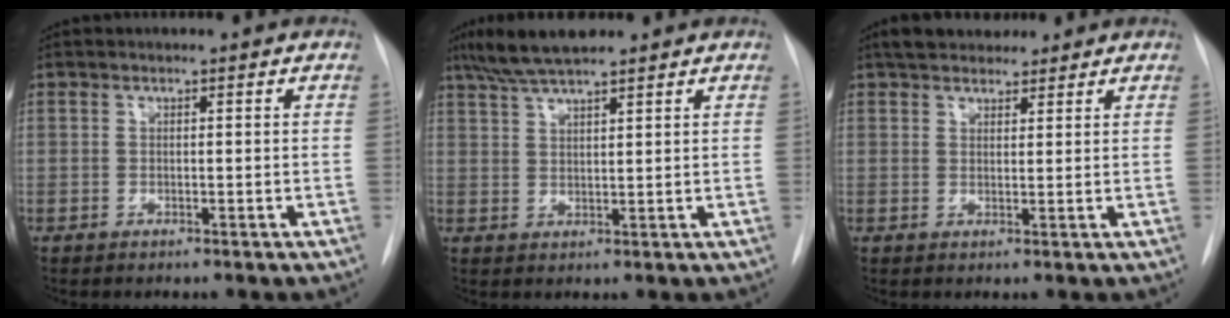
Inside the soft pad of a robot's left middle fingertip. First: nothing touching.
{"total": 7.0, "force": [5.6, 0.7, 4.0], "torque": [-0.077, 0.020, 0.103]}
{"total": 6.6, "force": [5.4, 2.6, 2.8], "torque": [-0.039, 0.023, 0.091]}